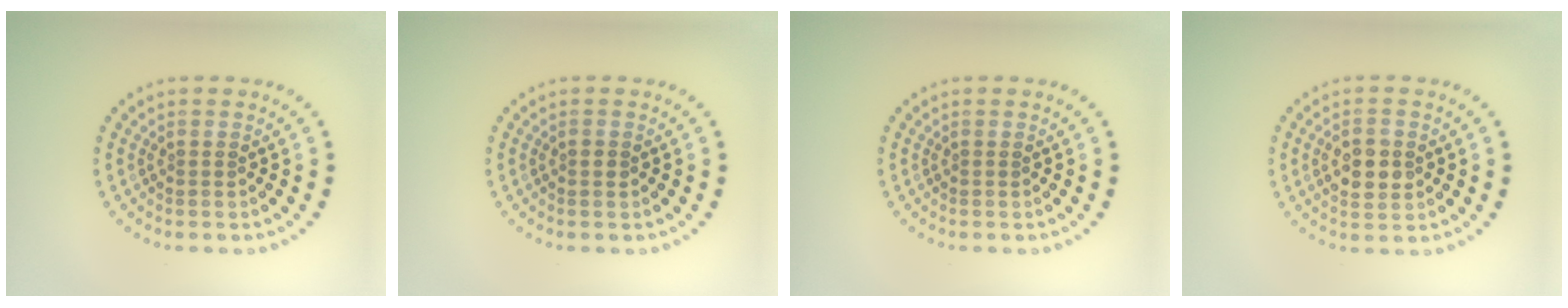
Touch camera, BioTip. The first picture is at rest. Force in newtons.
{"total": 0.8, "press": 0.8, "slide": 0.1}
{"total": 0.0}
{"total": 3.0, "press": 3.0, "slide": 0.1}